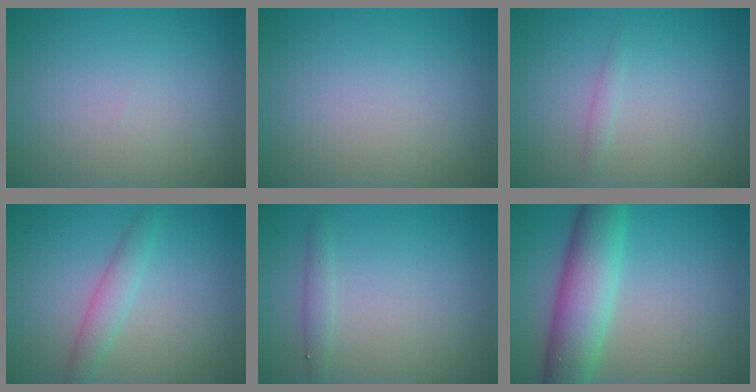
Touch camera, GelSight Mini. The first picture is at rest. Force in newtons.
{"total": 0.0}
{"total": 0.8, "press": 0.8, "slide": 0.1}
{"total": 2.1, "press": 2.1, "slide": 0.0}
{"total": 1.1, "press": 1.1, "slide": 0.1}
{"total": 7.3, "press": 7.3, "slide": 0.3}